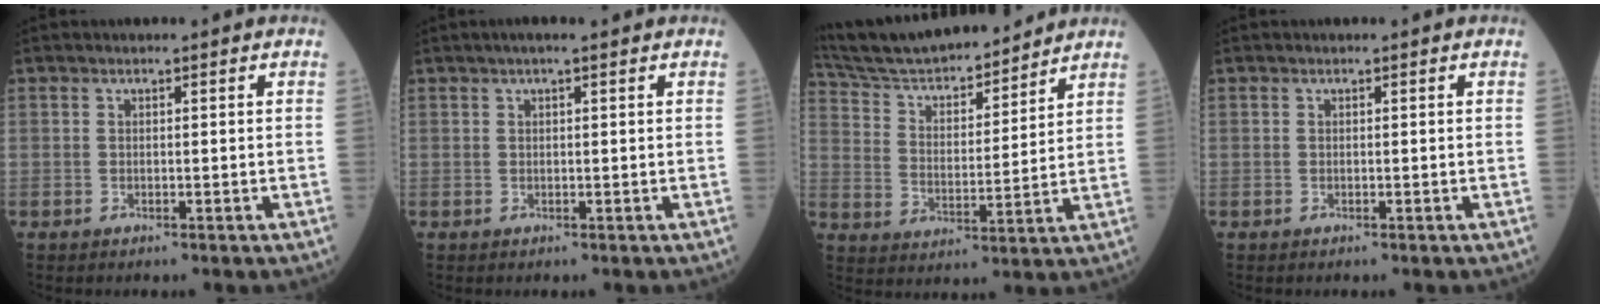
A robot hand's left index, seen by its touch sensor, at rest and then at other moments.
{"total": 2.2, "force": [1.4, 0.0, 1.7], "torque": [-0.027, 0.015, 0.022]}
{"total": 18.0, "force": [16.7, 2.7, 6.4], "torque": [-0.115, 0.013, 0.281]}
{"total": 0.0}